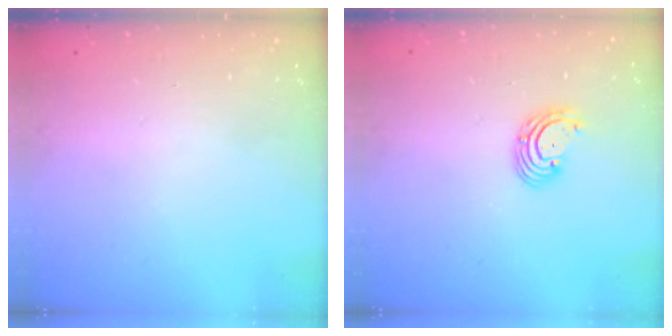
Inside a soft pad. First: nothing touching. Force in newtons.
{"total": 2.7, "press": 2.7, "slide": 0.3}